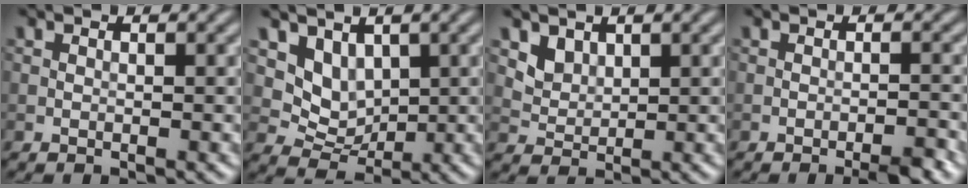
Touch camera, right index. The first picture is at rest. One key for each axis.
{"total": 3.9, "fx": 1.5, "fy": 3.0, "fz": 2.1, "tx": -0.038, "ty": -0.014, "tz": 0.029}
{"total": 2.2, "fx": 1.4, "fy": 1.6, "fz": 0.8, "tx": -0.023, "ty": -0.016, "tz": 0.044}
{"total": 2.5, "fx": -1.8, "fy": 0.3, "fz": 1.6, "tx": -0.020, "ty": 0.004, "tz": -0.031}